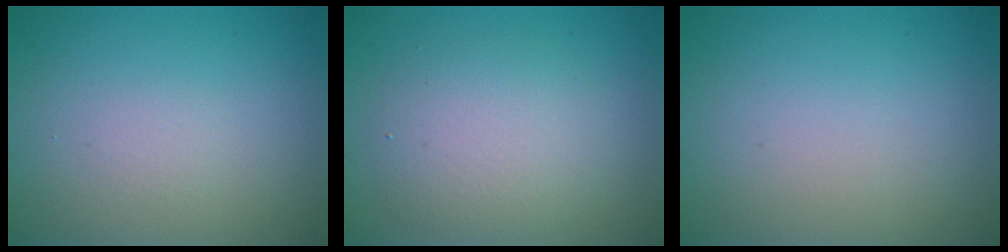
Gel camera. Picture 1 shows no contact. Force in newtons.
{"total": 4.5, "press": 4.5, "slide": 0.5}
{"total": 0.0}